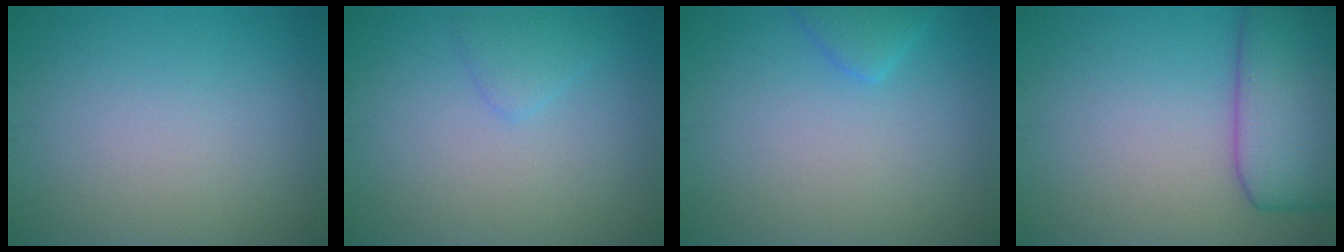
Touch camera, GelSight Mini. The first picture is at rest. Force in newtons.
{"total": 1.5, "press": 1.5, "slide": 0.1}
{"total": 1.8, "press": 1.8, "slide": 0.1}
{"total": 8.5, "press": 8.5, "slide": 0.2}